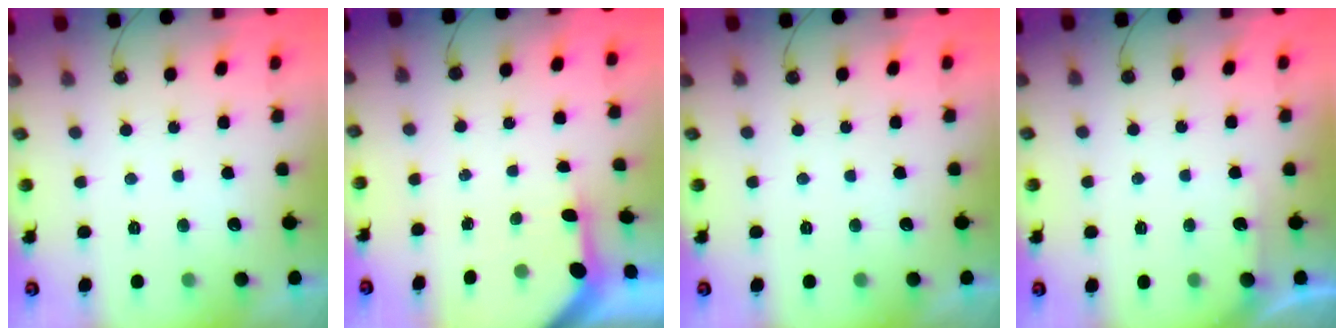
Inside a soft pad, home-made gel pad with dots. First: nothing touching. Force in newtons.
{"total": 2.9, "press": 2.9, "slide": 0.2}
{"total": 0.0}
{"total": 2.1, "press": 2.1, "slide": 0.2}